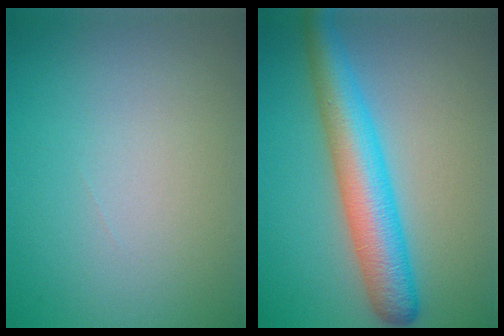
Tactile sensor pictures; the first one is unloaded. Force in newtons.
{"total": 6.8, "press": 6.8, "slide": 0.1}